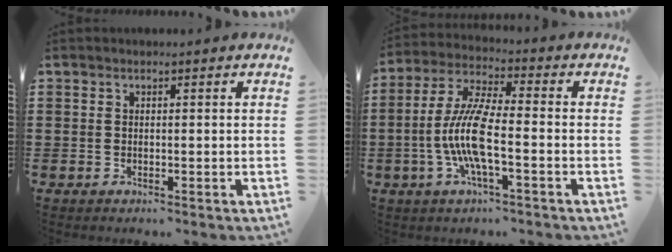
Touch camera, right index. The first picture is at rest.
{"total": 9.3, "force": [-2.3, 2.2, 8.8], "torque": [-0.202, -0.015, -0.053]}